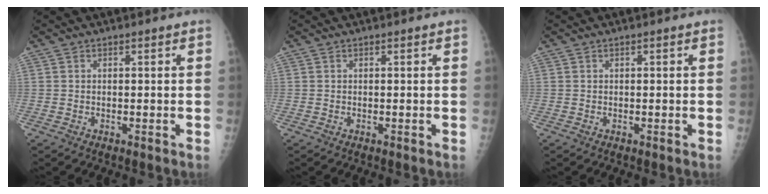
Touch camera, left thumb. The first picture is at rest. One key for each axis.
{"total": 0.0}
{"total": 0.0}